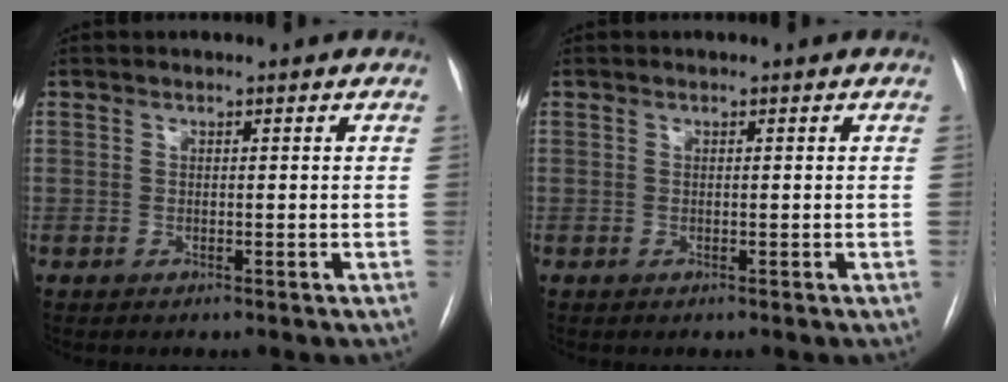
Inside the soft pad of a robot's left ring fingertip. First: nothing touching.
{"total": 0.0}